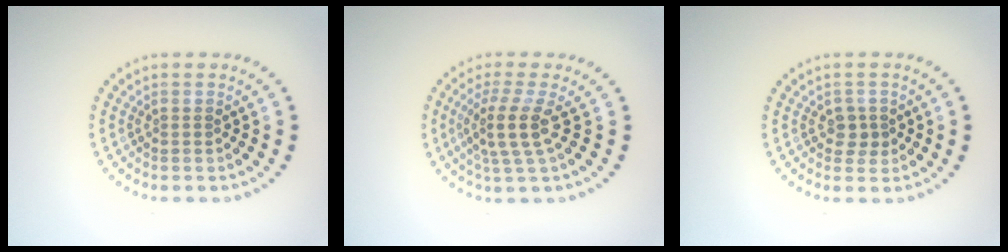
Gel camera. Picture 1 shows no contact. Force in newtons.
{"total": 3.2, "press": 2.4, "slide": 2.2}
{"total": 1.4, "press": 1.4, "slide": 0.4}